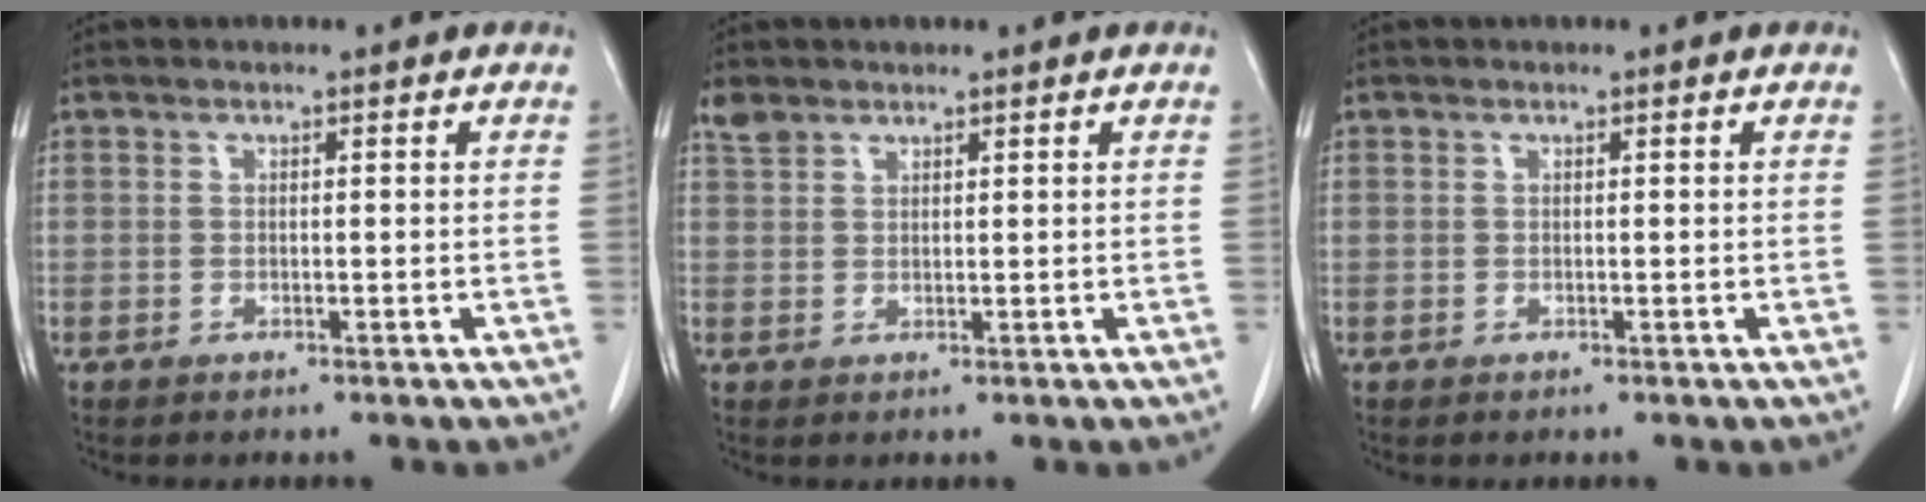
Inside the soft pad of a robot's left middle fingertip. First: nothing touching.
{"total": 2.2, "force": [1.8, 1.0, 0.5], "torque": [-0.016, 0.008, 0.038]}
{"total": 0.0}